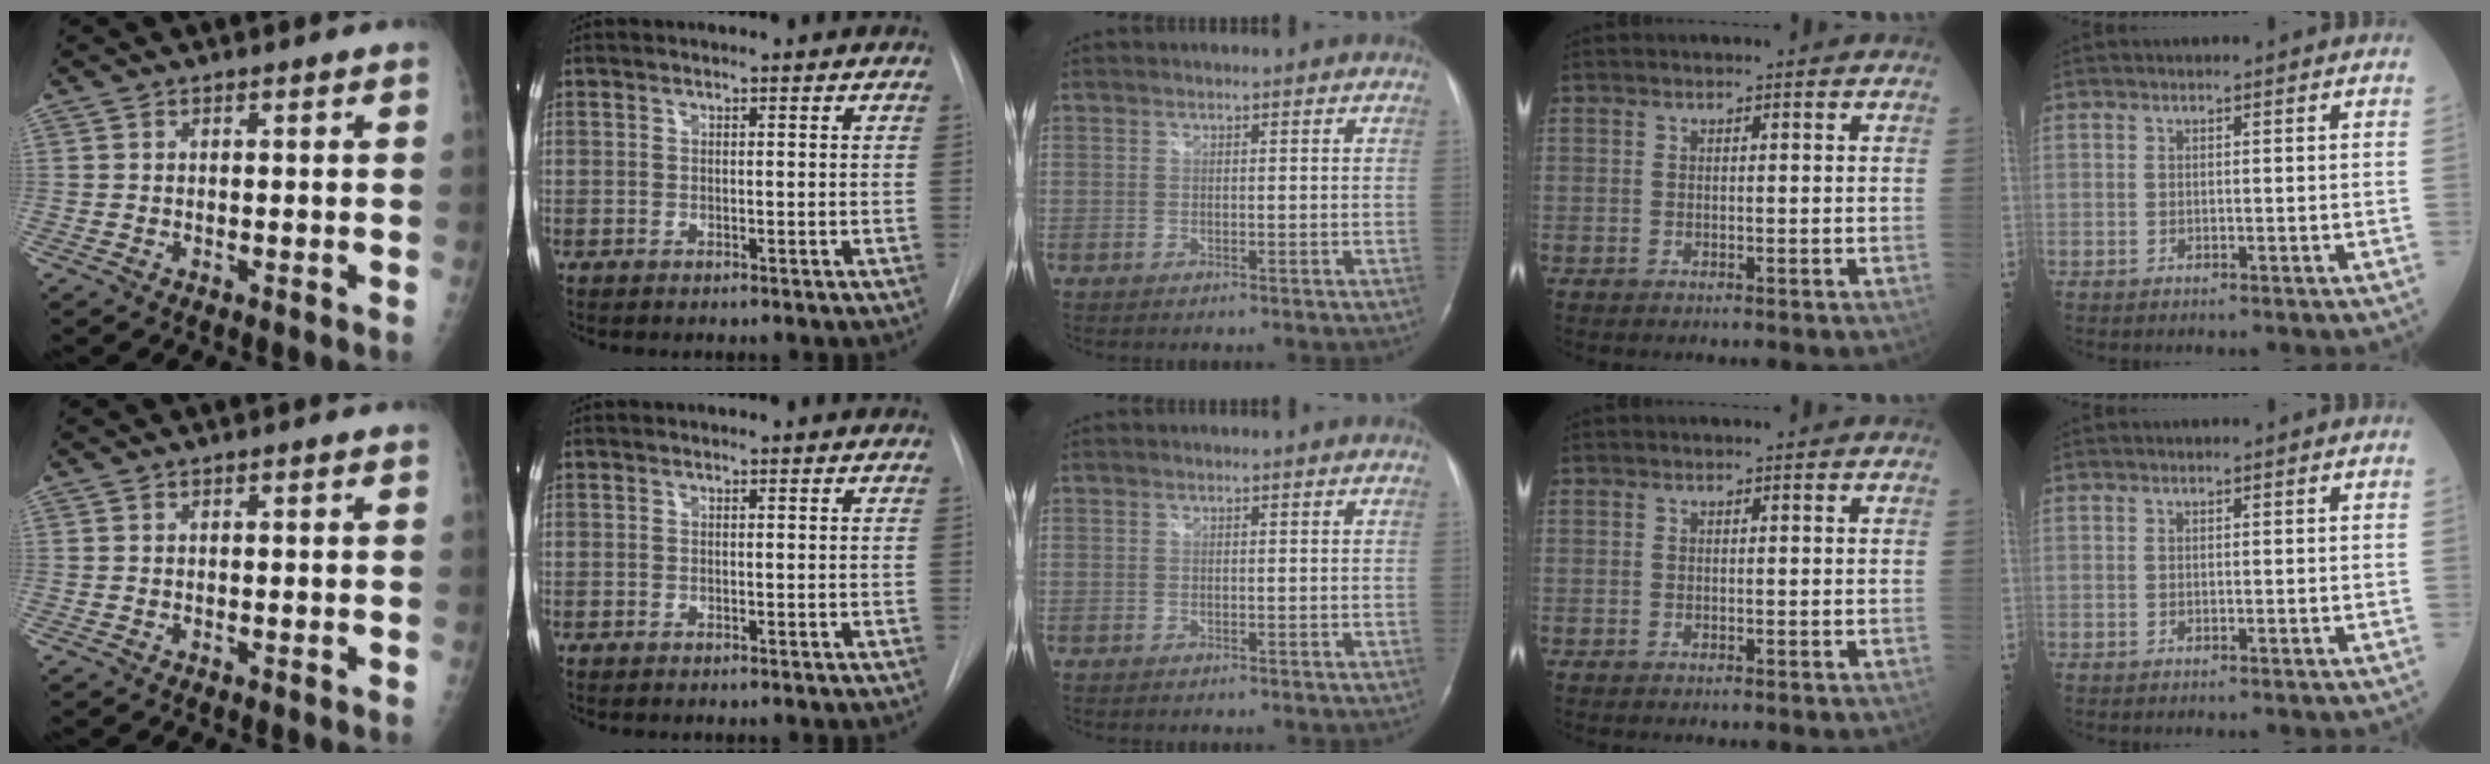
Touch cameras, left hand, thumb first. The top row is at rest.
{}